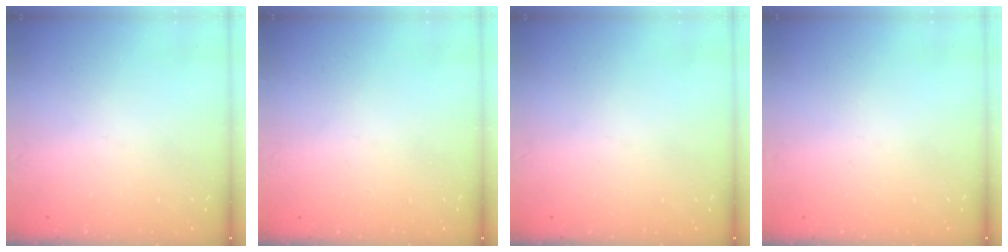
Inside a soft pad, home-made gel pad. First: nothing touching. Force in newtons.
{"total": 0.0}
{"total": 0.0}
{"total": 0.0}